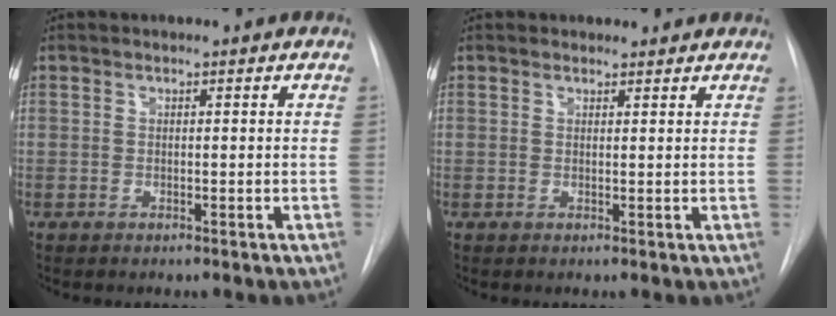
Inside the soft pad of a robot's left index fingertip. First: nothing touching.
{"total": 1.5, "force": [1.3, 0.7, -0.2], "torque": [0.001, 0.000, 0.011]}